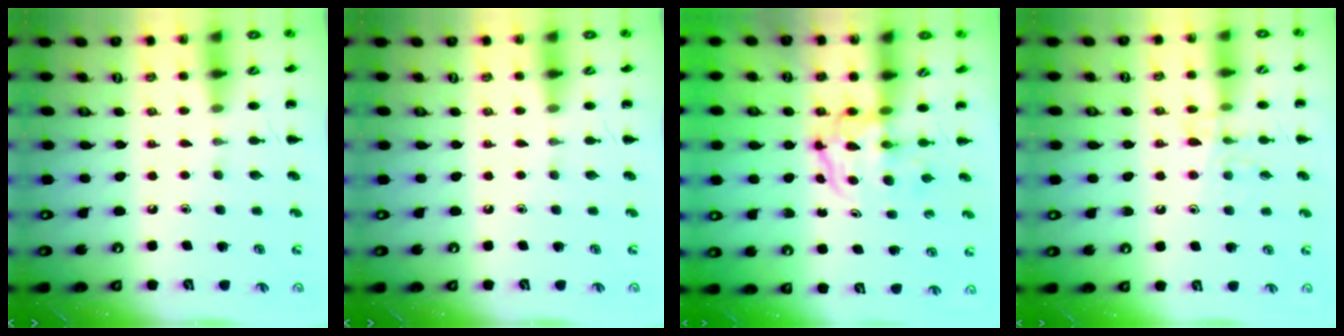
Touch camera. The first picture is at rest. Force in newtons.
{"total": 0.0}
{"total": 3.6, "press": 3.6, "slide": 0.4}
{"total": 9.5, "press": 9.4, "slide": 1.2}